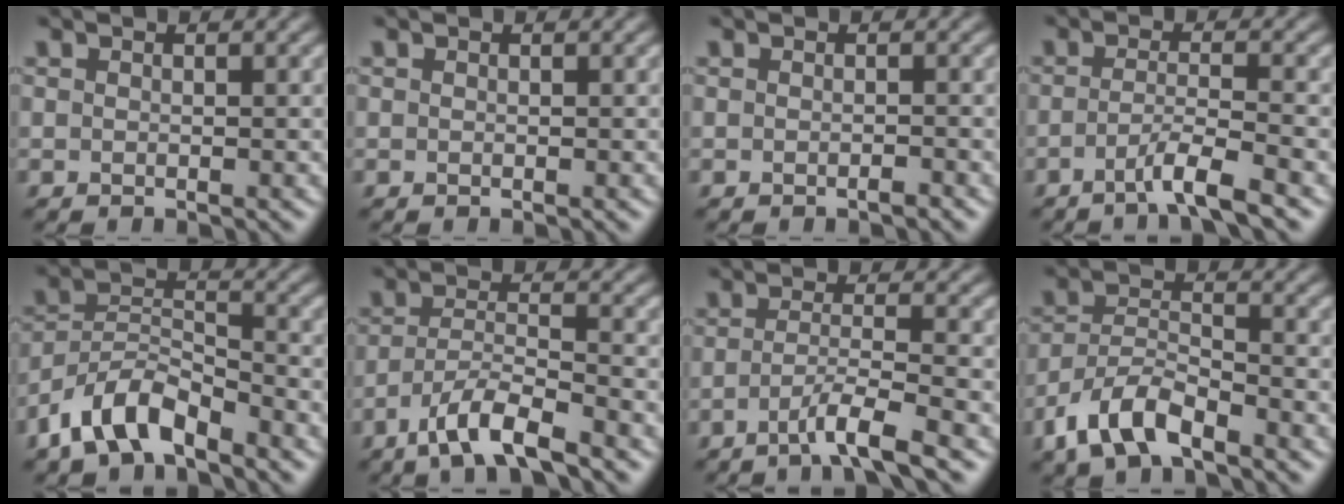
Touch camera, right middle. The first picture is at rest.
{"total": 0.0}
{"total": 0.7, "force": [-0.5, 0.1, 0.5], "torque": [-0.008, 0.002, -0.008]}
{"total": 3.5, "force": [-2.0, 0.4, 2.9], "torque": [-0.046, 0.002, -0.048]}
{"total": 6.1, "force": [-4.4, 2.5, 3.4], "torque": [-0.061, 0.003, -0.092]}
{"total": 5.3, "force": [-3.8, 1.1, 3.6], "torque": [-0.066, 0.002, -0.074]}
{"total": 3.9, "force": [-2.2, 0.4, 3.2], "torque": [-0.053, 0.003, -0.052]}
{"total": 5.6, "force": [-3.8, 2.2, 3.4], "torque": [-0.066, 0.000, -0.081]}